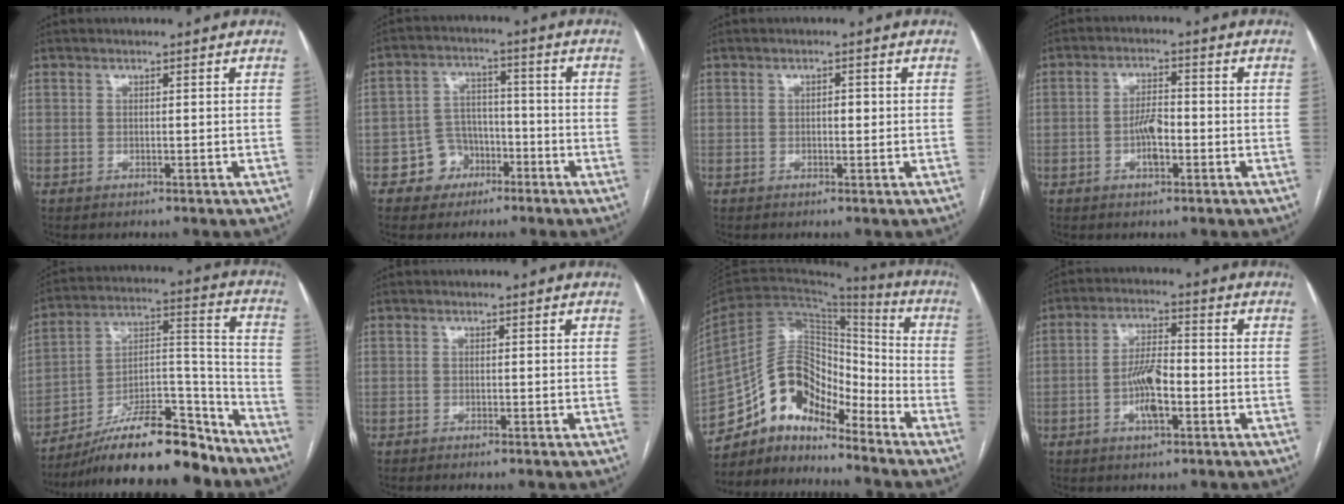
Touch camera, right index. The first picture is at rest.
{"total": 6.2, "force": [-3.2, 5.2, 1.2], "torque": [-0.017, 0.019, -0.046]}
{"total": 1.4, "force": [0.0, 0.7, 1.2], "torque": [-0.016, 0.003, 0.000]}
{"total": 4.3, "force": [-1.3, 1.5, 3.8], "torque": [-0.071, 0.006, -0.023]}
{"total": 21.6, "force": [-17.9, 4.4, 11.3], "torque": [-0.171, 0.026, -0.298]}
{"total": 0.7, "force": [-0.5, -0.1, 0.4], "torque": [-0.010, 0.000, -0.008]}
{"total": 15.2, "force": [-12.2, 6.7, 6.0], "torque": [-0.111, 0.068, -0.222]}
{"total": 6.7, "force": [-2.0, 2.0, 6.1], "torque": [-0.121, 0.007, -0.037]}